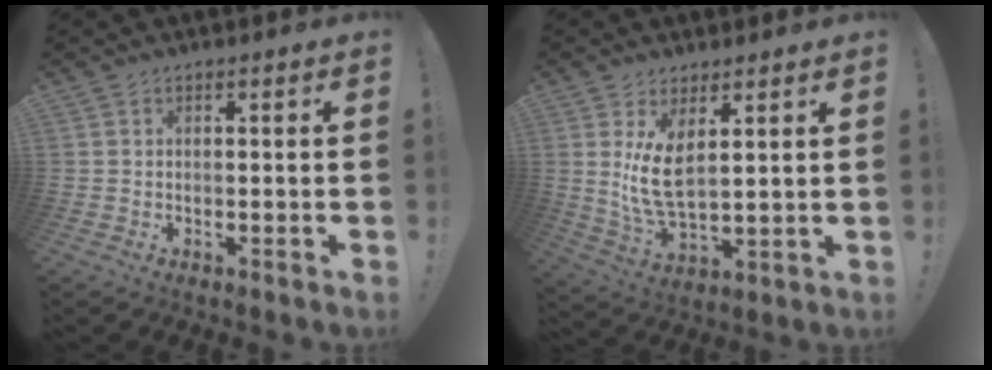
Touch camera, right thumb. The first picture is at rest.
{"total": 10.5, "force": [3.7, 4.6, 8.7], "torque": [-0.167, -0.023, 0.069]}